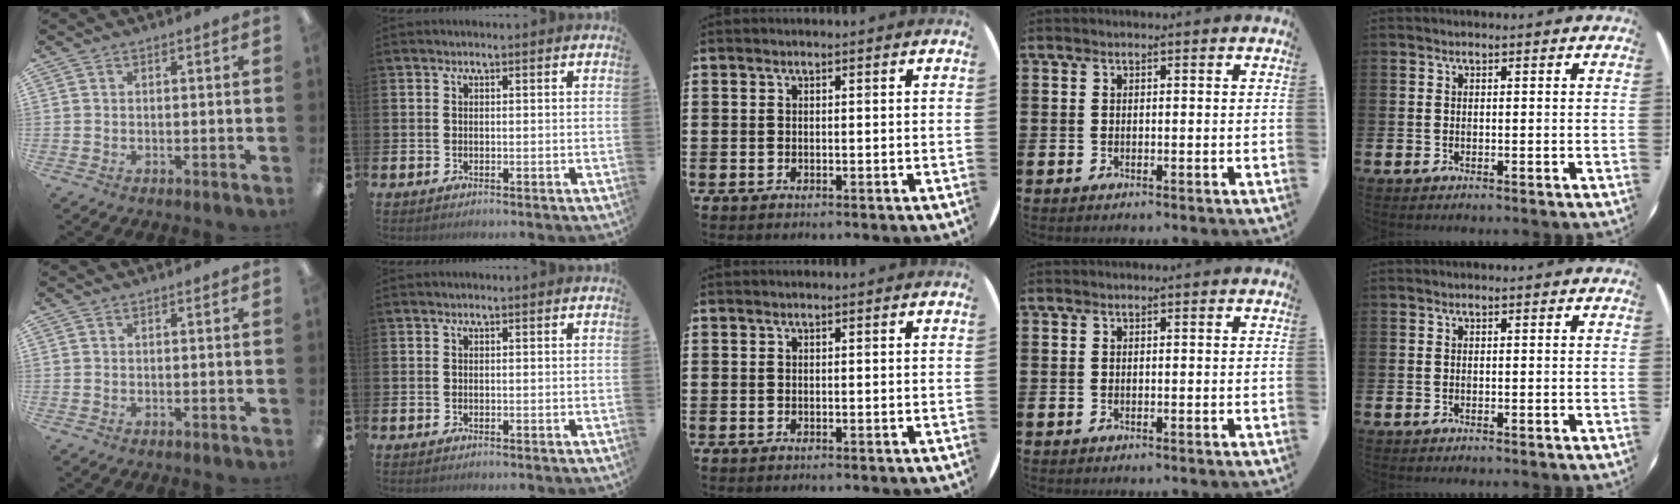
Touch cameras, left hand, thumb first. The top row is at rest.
{}